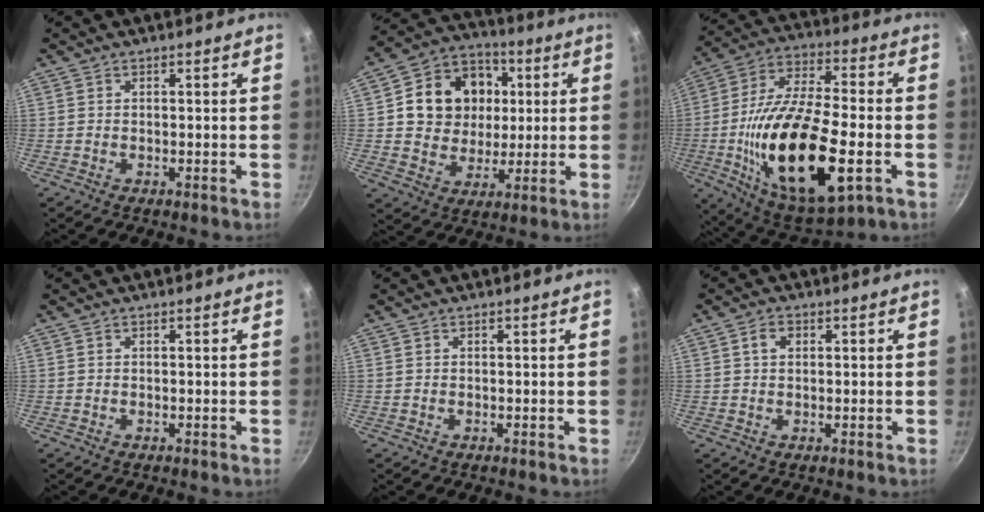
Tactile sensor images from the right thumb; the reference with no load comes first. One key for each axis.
{"total": 15.8, "fx": 2.7, "fy": 13.5, "fz": 7.8, "tx": -0.103, "ty": 0.014, "tz": 0.043}
{"total": 26.1, "fx": -6.1, "fy": 10.6, "fz": 23.1, "tx": -0.424, "ty": 0.016, "tz": -0.102}
{"total": 0.0}
{"total": 0.0}
{"total": 2.6, "fx": 0.7, "fy": 1.9, "fz": 1.6, "tx": -0.020, "ty": 0.004, "tz": 0.009}